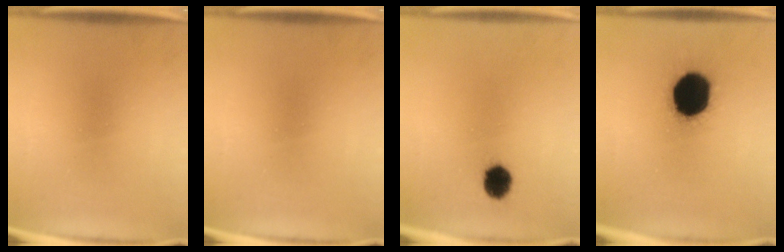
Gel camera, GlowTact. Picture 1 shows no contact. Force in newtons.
{"total": 0.0}
{"total": 5.0}
{"total": 19.7}